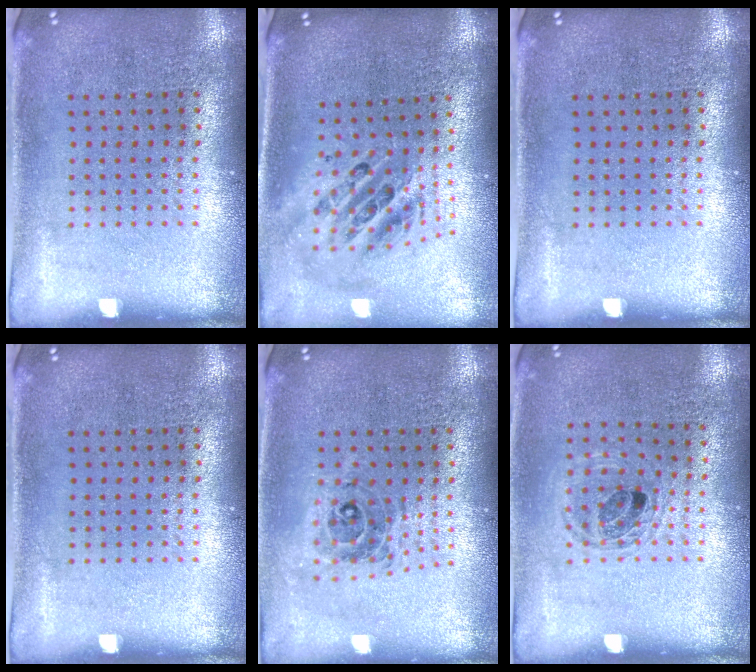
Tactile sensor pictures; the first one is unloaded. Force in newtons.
{"total": 2.4, "press": 1.8, "slide": 1.5}
{"total": 0.0}
{"total": 0.0}
{"total": 0.7, "press": 0.7, "slide": 0.1}
{"total": 1.0, "press": 0.9, "slide": 0.2}